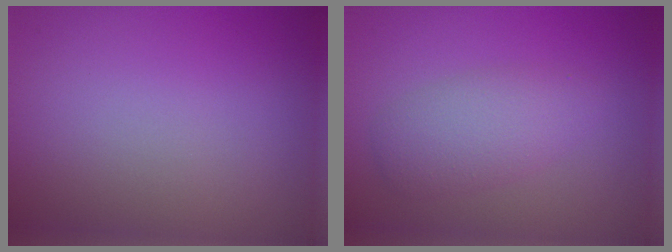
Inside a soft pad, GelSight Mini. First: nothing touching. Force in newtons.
{"total": 3.2, "press": 3.2, "slide": 0.0}